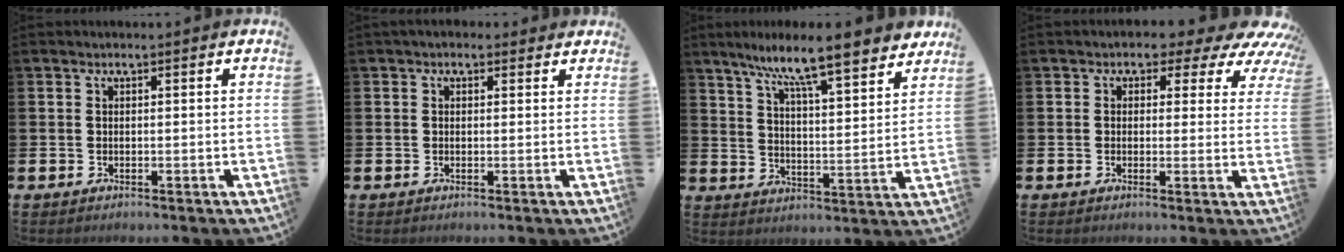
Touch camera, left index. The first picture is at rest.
{"total": 1.0, "force": [0.5, 0.7, 0.4], "torque": [-0.002, 0.009, 0.007]}
{"total": 9.8, "force": [8.6, 0.8, 4.6], "torque": [-0.100, -0.055, 0.144]}
{"total": 2.7, "force": [1.4, 2.0, 1.0], "torque": [-0.020, -0.017, 0.010]}